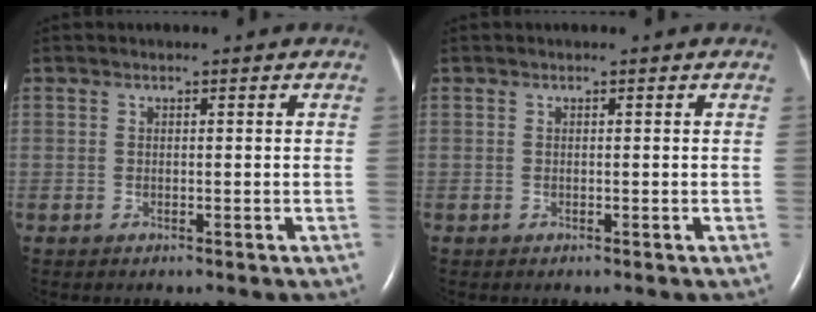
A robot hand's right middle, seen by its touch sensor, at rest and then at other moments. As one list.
[{"total": 0.0}]